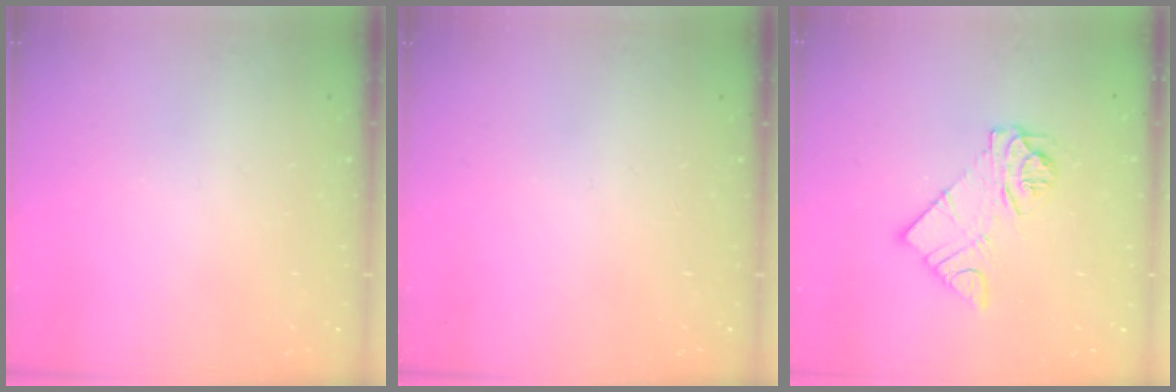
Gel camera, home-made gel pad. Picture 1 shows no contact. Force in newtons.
{"total": 0.0}
{"total": 9.9, "press": 9.9, "slide": 0.7}